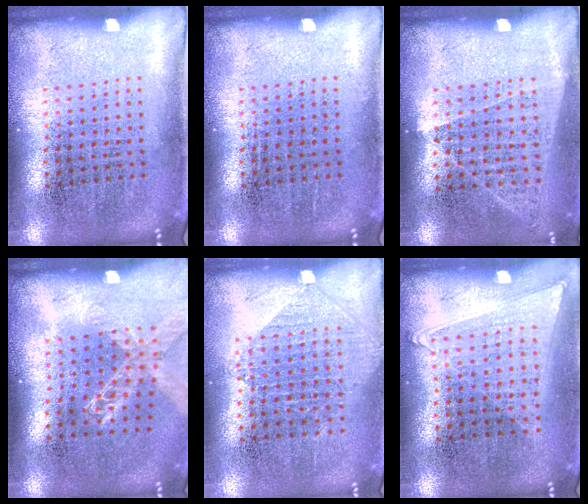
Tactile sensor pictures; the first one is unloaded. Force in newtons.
{"total": 0.0}
{"total": 1.0, "press": 0.9, "slide": 0.4}
{"total": 1.3, "press": 1.3, "slide": 0.2}
{"total": 0.9, "press": 0.9, "slide": 0.2}
{"total": 1.0, "press": 0.9, "slide": 0.4}